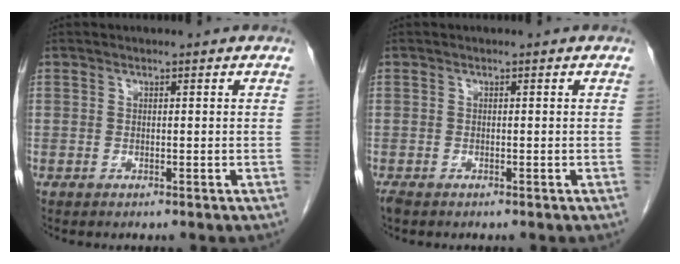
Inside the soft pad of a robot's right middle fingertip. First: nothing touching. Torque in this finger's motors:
{"motor_torque": [0.19, 0.02, -0.01, 0.01]}